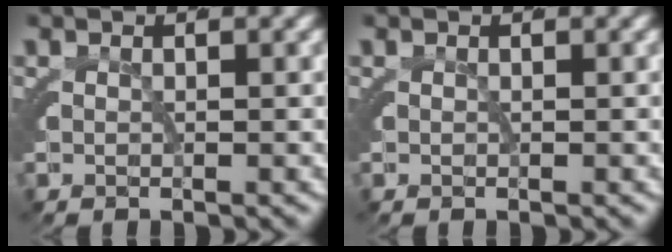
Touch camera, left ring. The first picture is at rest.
{"total": 0.0}